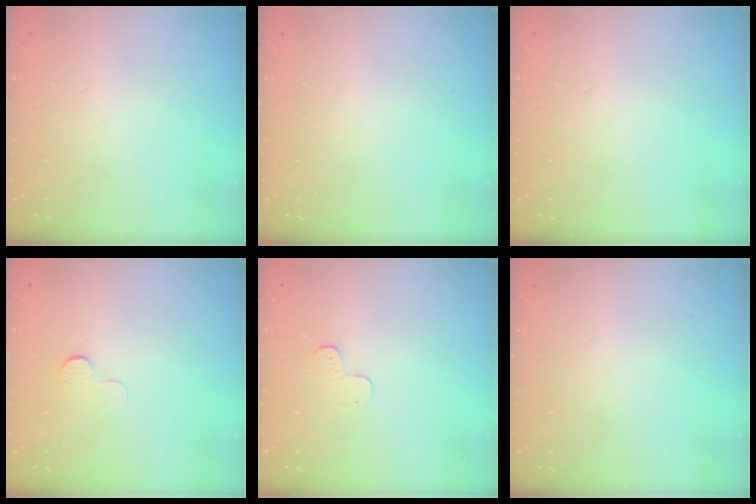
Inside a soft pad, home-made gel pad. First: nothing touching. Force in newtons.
{"total": 0.0}
{"total": 0.0}
{"total": 3.9, "press": 3.9, "slide": 0.4}
{"total": 3.9, "press": 3.9, "slide": 0.4}
{"total": 0.0}